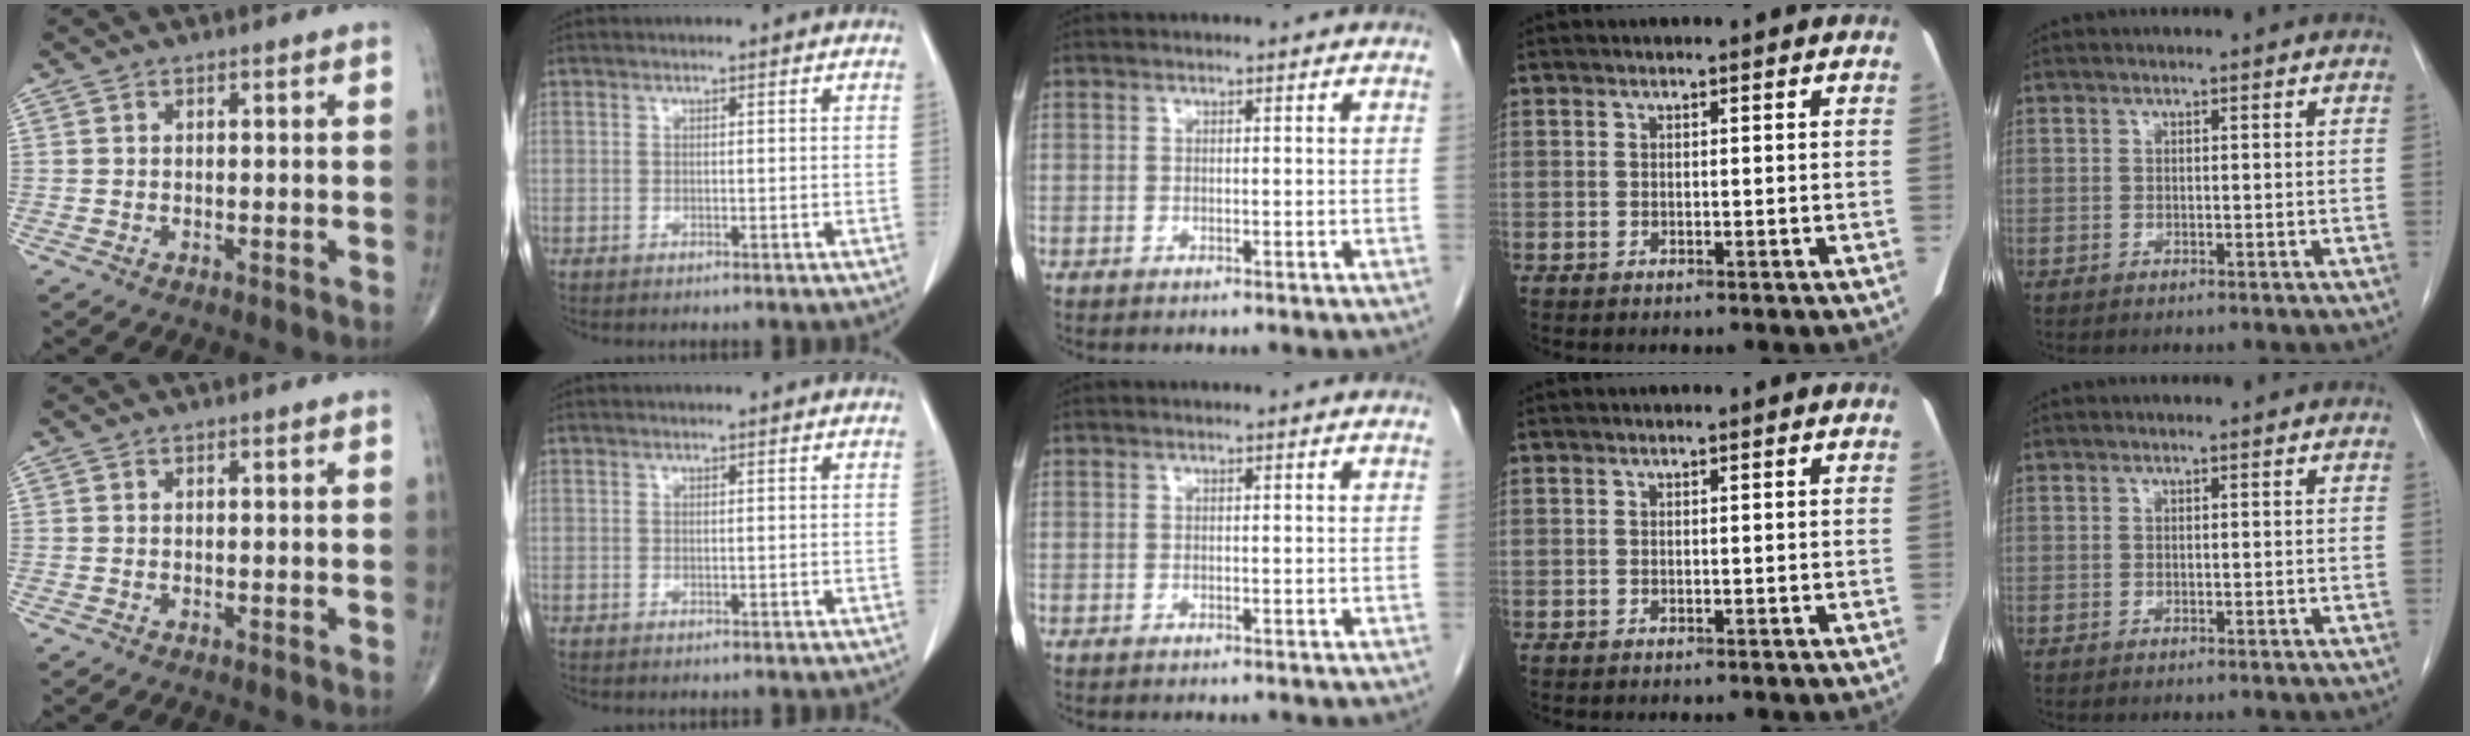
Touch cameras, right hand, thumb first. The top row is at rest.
{}